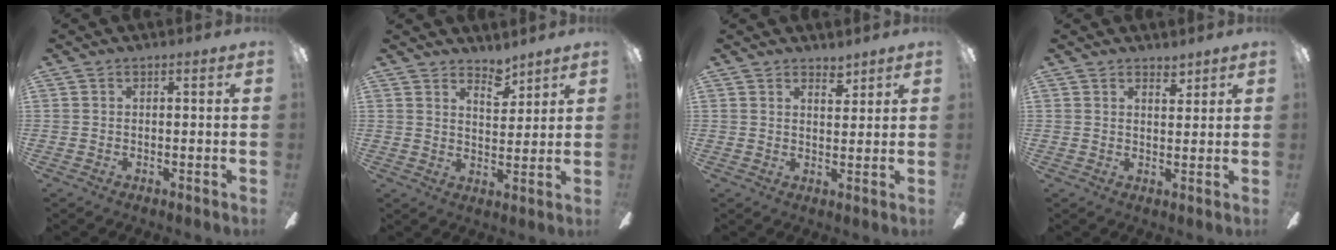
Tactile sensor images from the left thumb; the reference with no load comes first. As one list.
[{"total": 5.1, "force": [4.3, 2.1, 1.7], "torque": [-0.013, -0.028, 0.075]}, {"total": 3.5, "force": [3.1, 1.3, 1.0], "torque": [-0.001, -0.020, 0.053]}, {"total": 3.2, "force": [2.8, 1.2, 0.9], "torque": [0.002, -0.016, 0.047]}]